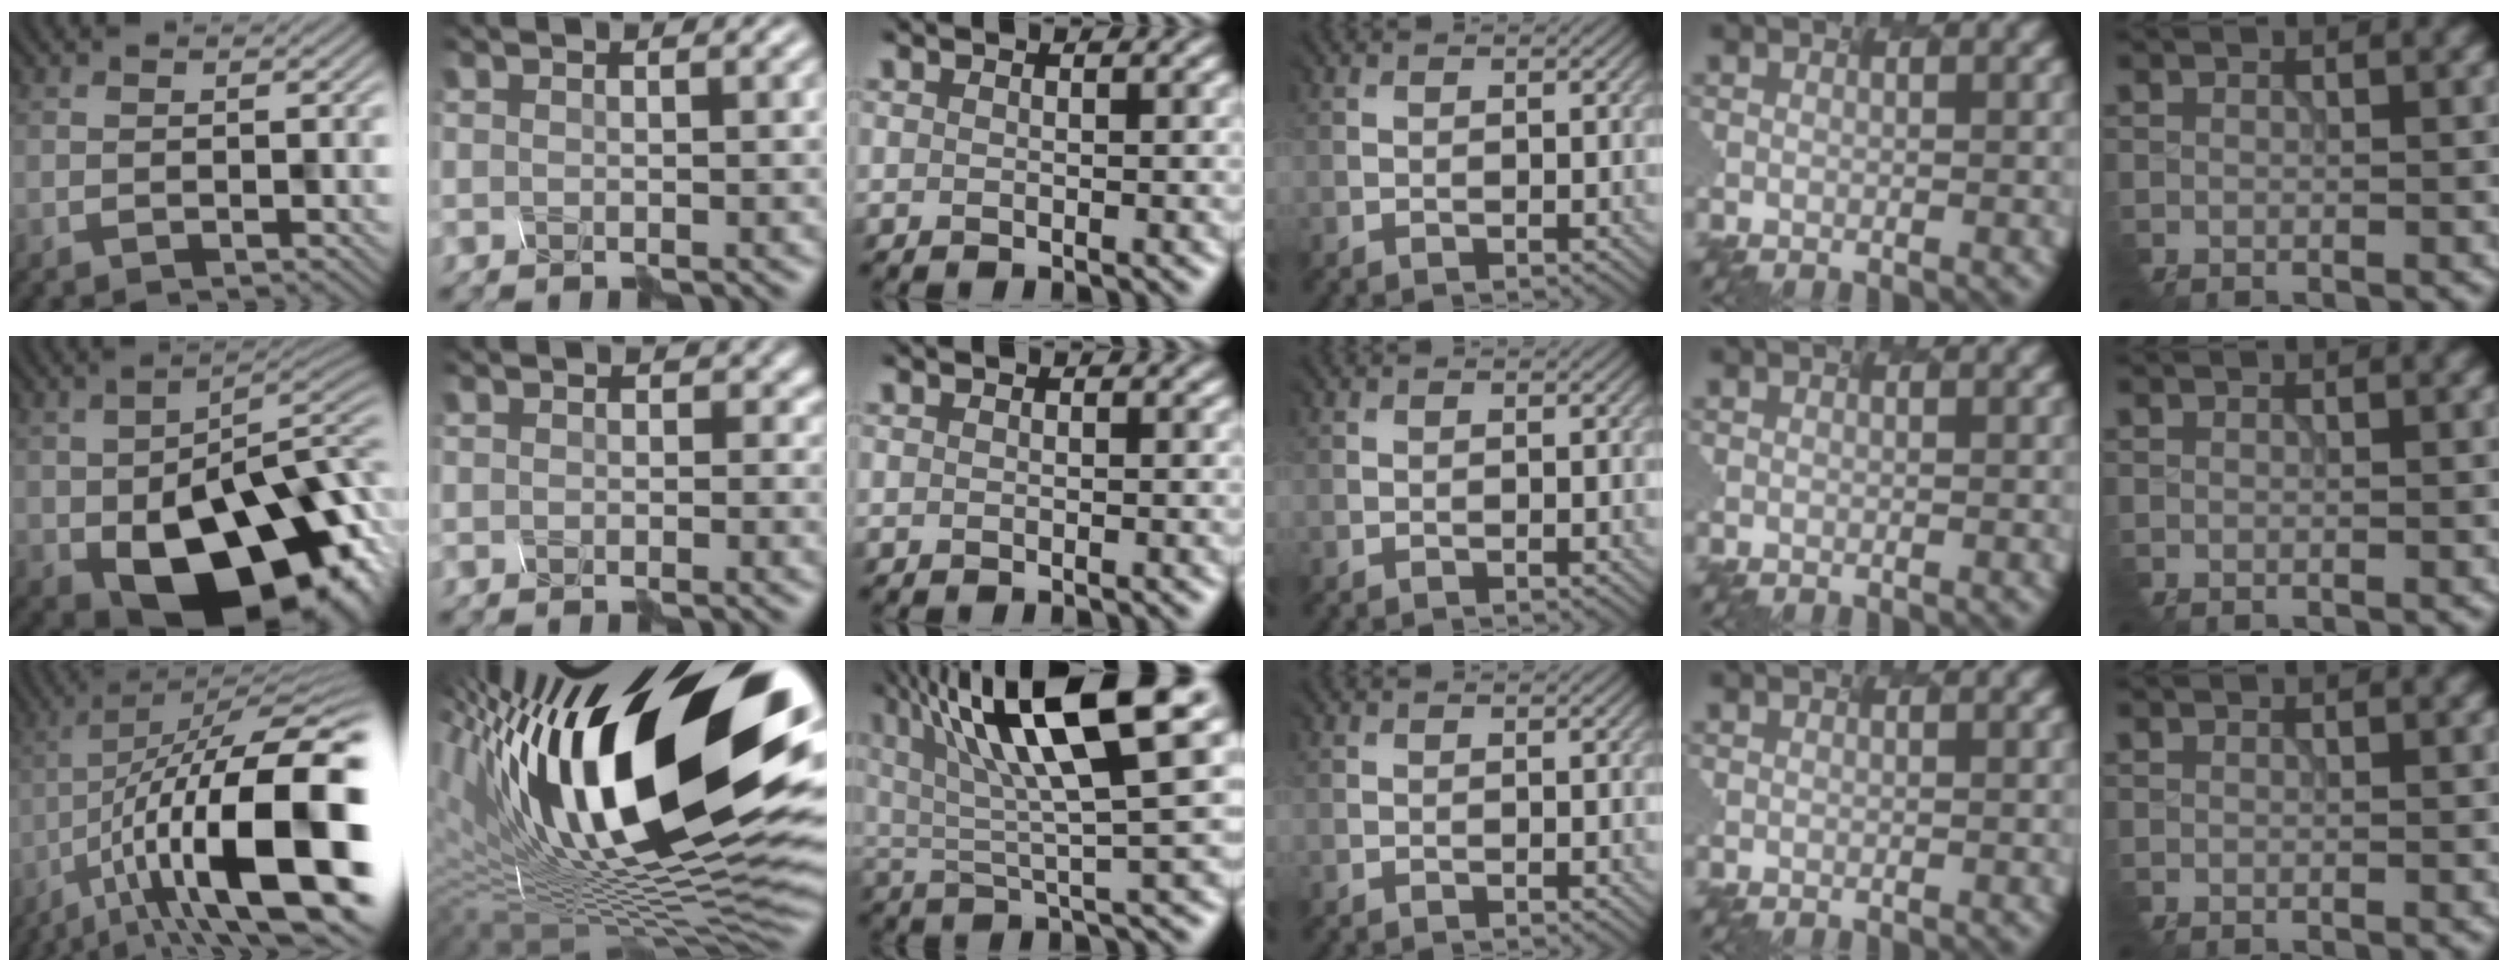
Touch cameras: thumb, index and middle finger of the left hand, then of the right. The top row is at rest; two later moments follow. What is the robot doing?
{"motion": "shake", "object": "plastic piggy bank"}